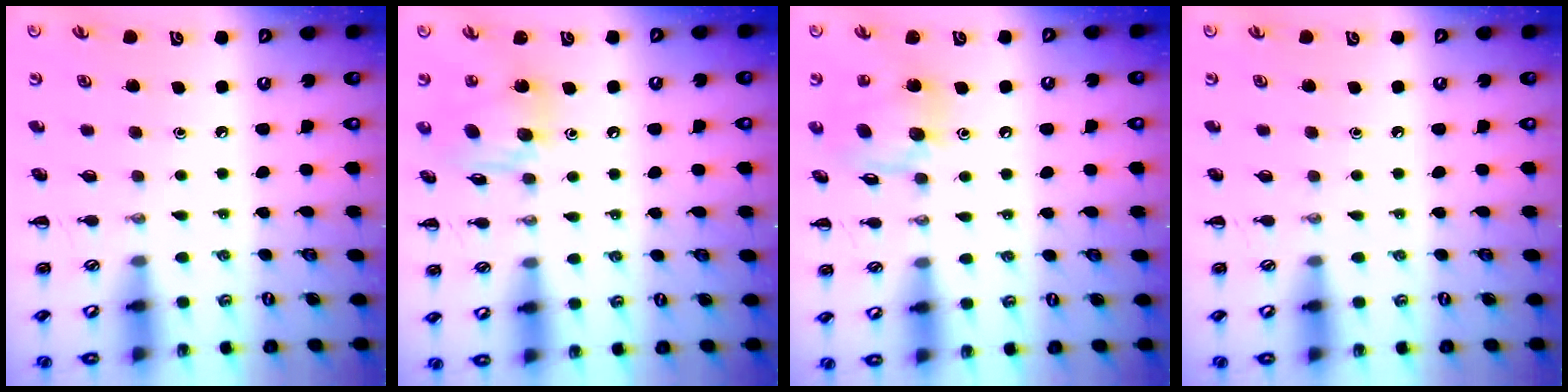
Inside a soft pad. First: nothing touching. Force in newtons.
{"total": 12.4, "press": 12.2, "slide": 2.6}
{"total": 12.9, "press": 12.6, "slide": 2.9}
{"total": 0.0}